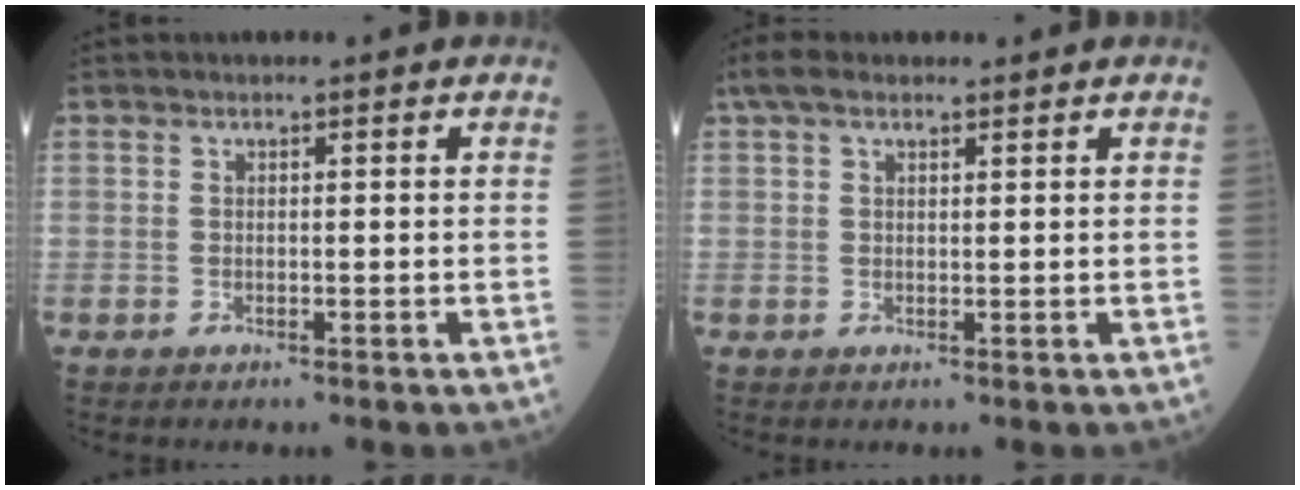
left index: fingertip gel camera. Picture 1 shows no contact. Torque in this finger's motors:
{"motor_torque": [0.12, -0.40, 0.18, 0.05]}